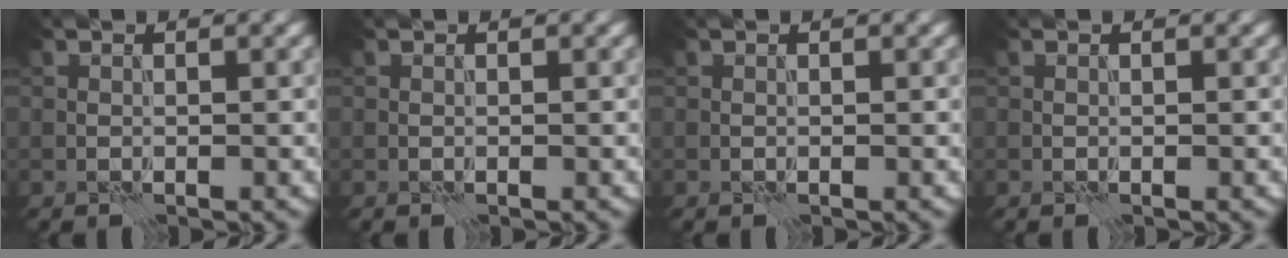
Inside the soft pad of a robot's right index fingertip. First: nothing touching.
{"total": 0.0}
{"total": 0.0}
{"total": 0.0}